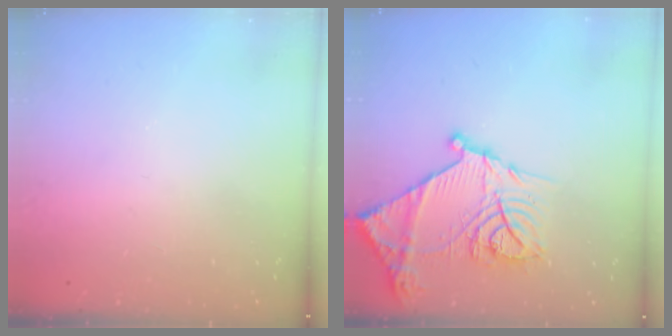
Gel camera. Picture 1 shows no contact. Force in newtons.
{"total": 22.3, "press": 22.2, "slide": 2.0}